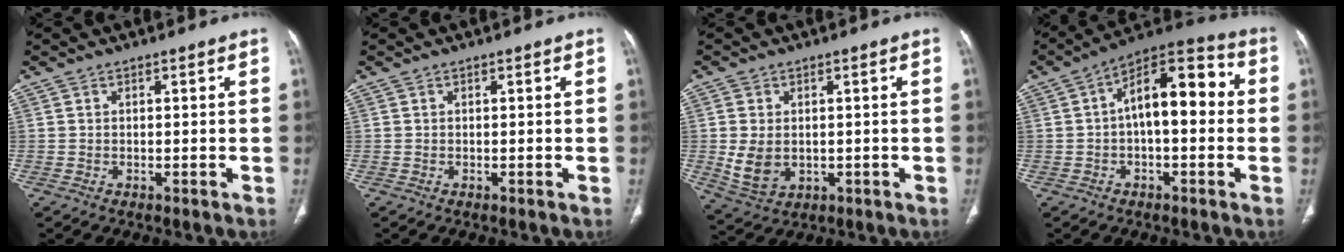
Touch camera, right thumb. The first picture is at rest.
{"total": 0.0}
{"total": 7.1, "force": [-0.3, 5.2, 4.8], "torque": [-0.085, -0.007, 0.011]}
{"total": 13.7, "force": [0.6, 6.7, 11.9], "torque": [-0.152, 0.049, -0.002]}